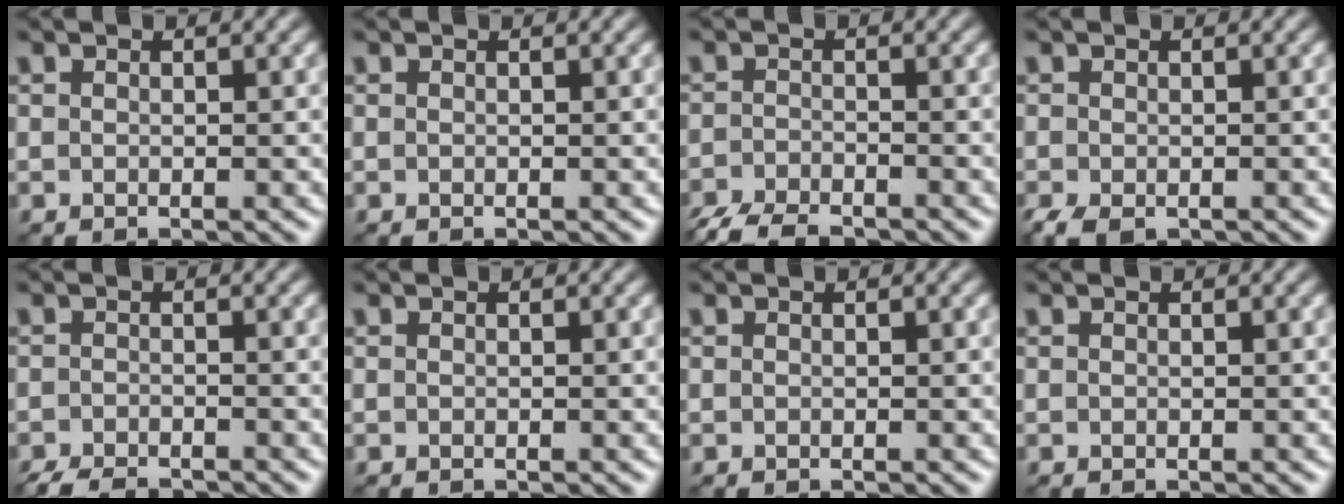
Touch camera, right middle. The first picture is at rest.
{"total": 0.0}
{"total": 4.8, "force": [-4.1, 1.5, 2.0], "torque": [-0.031, -0.010, -0.083]}
{"total": 2.7, "force": [-1.8, 1.3, 1.5], "torque": [-0.032, -0.013, -0.030]}
{"total": 3.5, "force": [-3.1, 0.9, 1.4], "torque": [-0.022, -0.009, -0.060]}
{"total": 0.0}
{"total": 0.0}
{"total": 0.0}